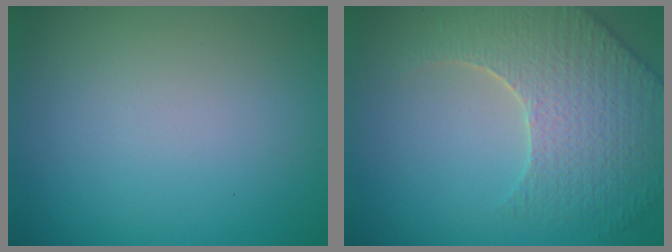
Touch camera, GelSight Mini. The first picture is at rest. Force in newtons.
{"total": 6.6, "press": 5.4, "slide": 3.8}